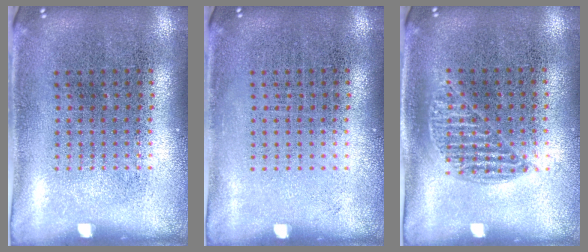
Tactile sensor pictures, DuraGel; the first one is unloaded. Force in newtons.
{"total": 0.0}
{"total": 1.0, "press": 0.8, "slide": 0.4}